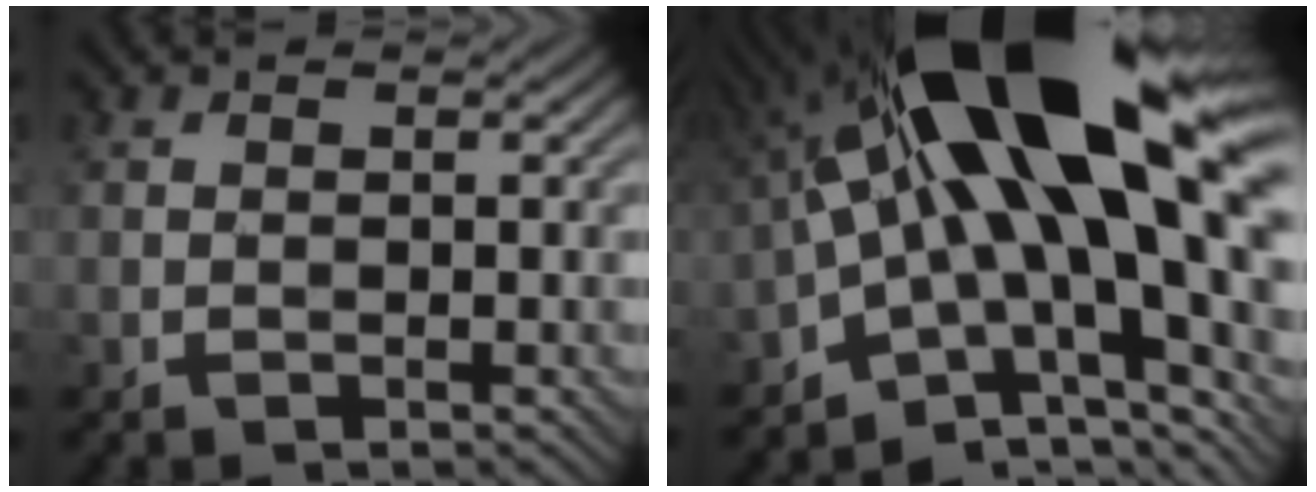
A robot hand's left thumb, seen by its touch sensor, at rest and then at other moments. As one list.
[{"total": 21.0, "force": [2.8, 9.5, 18.5], "torque": [-0.299, 0.009, 0.044]}]